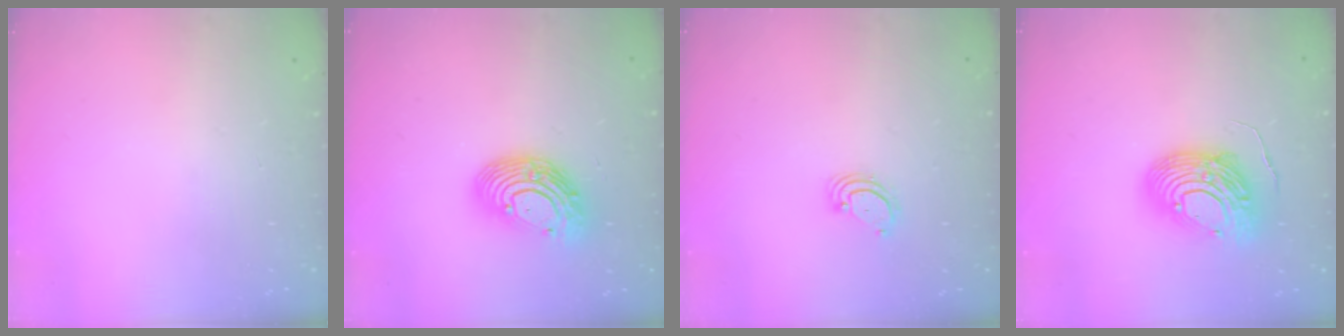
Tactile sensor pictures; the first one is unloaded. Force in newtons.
{"total": 13.2, "press": 13.2, "slide": 0.8}
{"total": 2.9, "press": 2.9, "slide": 0.3}
{"total": 14.4, "press": 14.4, "slide": 1.1}